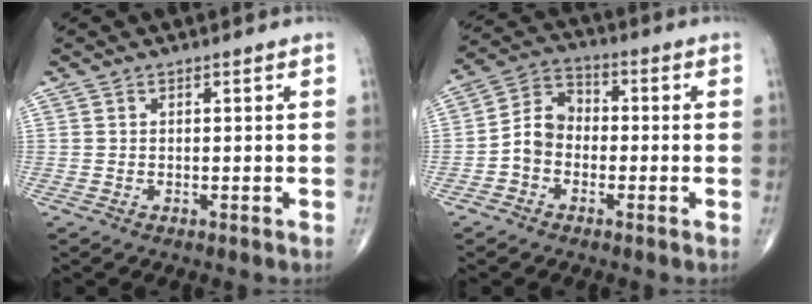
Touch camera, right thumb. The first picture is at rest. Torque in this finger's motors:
{"motor_torque": [0.29, 0.30, -0.05, -0.03, 0.04]}